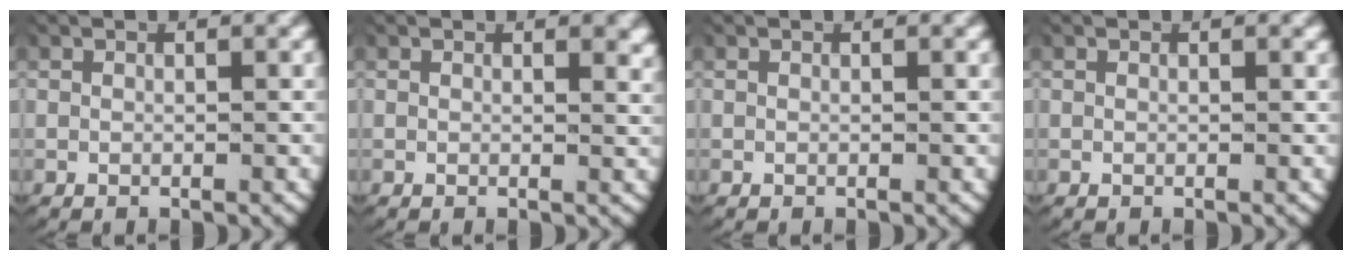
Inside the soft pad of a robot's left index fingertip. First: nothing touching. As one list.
[{"total": 1.0, "force": [0.9, 0.0, 0.5], "torque": [-0.006, -0.005, 0.013]}, {"total": 0.0}, {"total": 0.0}]